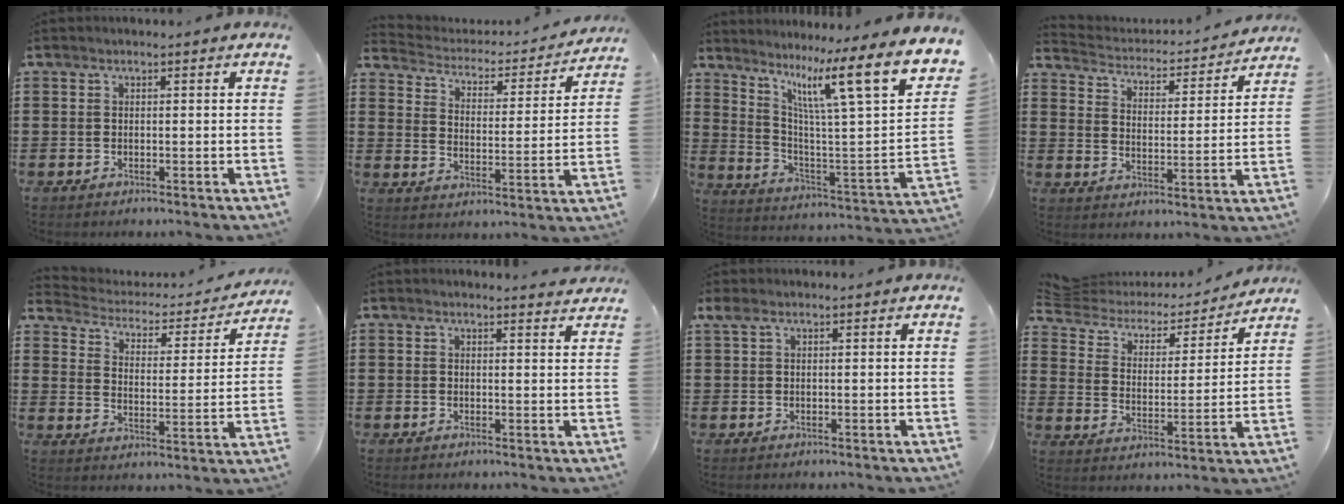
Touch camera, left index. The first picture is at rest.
{"total": 2.8, "force": [2.6, 0.8, 0.5], "torque": [-0.031, -0.023, 0.037]}
{"total": 14.3, "force": [8.1, 1.5, 11.7], "torque": [-0.218, -0.065, 0.114]}
{"total": 2.7, "force": [2.6, 0.4, -0.1], "torque": [-0.021, -0.028, 0.035]}
{"total": 2.6, "force": [2.3, 1.0, 0.6], "torque": [-0.032, -0.018, 0.030]}
{"total": 1.6, "force": [1.6, 0.0, 0.2], "torque": [0.000, -0.004, 0.029]}
{"total": 1.2, "force": [0.5, 0.6, 0.9], "torque": [-0.019, 0.005, 0.008]}
{"total": 4.2, "force": [3.4, 2.0, 1.3], "torque": [-0.050, -0.020, 0.051]}